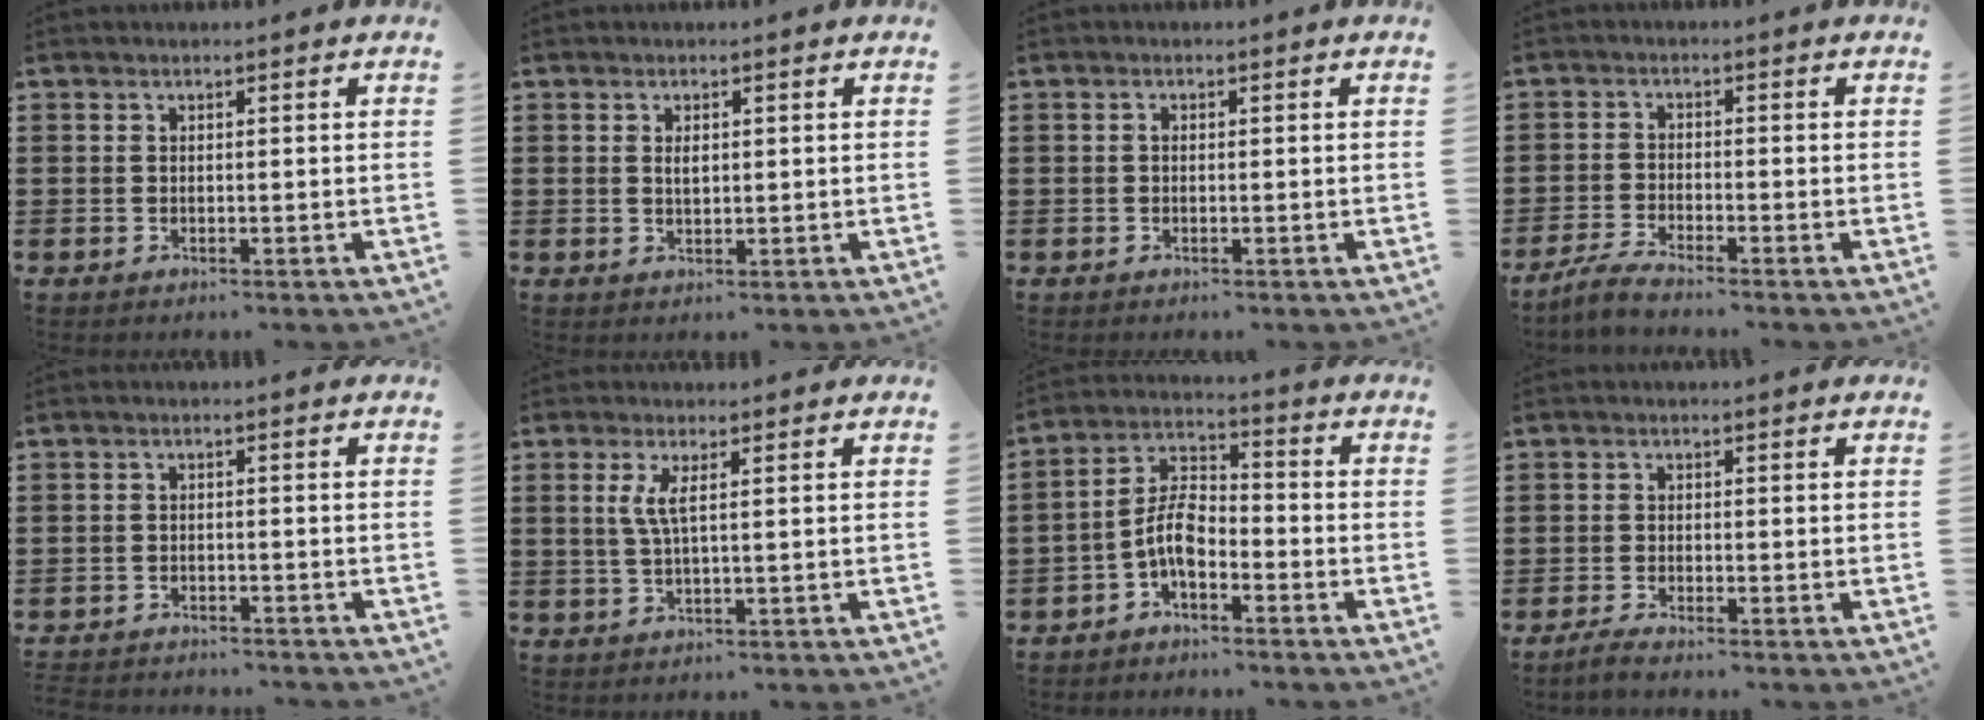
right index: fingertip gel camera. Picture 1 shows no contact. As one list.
[{"total": 1.6, "force": [0.4, 0.7, 1.4], "torque": [-0.029, 0.002, 0.007]}, {"total": 0.5, "force": [-0.1, 0.4, 0.4], "torque": [-0.008, 0.000, -0.003]}, {"total": 3.0, "force": [-2.9, -0.3, 0.8], "torque": [-0.030, -0.004, -0.061]}, {"total": 1.9, "force": [-1.9, 0.1, -0.1], "torque": [-0.004, 0.001, -0.042]}, {"total": 3.2, "force": [0.7, 0.2, 3.1], "torque": [-0.070, -0.005, 0.009]}, {"total": 6.5, "force": [-2.8, 3.3, 4.9], "torque": [-0.115, 0.008, -0.059]}, {"total": 1.5, "force": [-1.4, -0.2, 0.4], "torque": [-0.008, 0.000, -0.027]}]